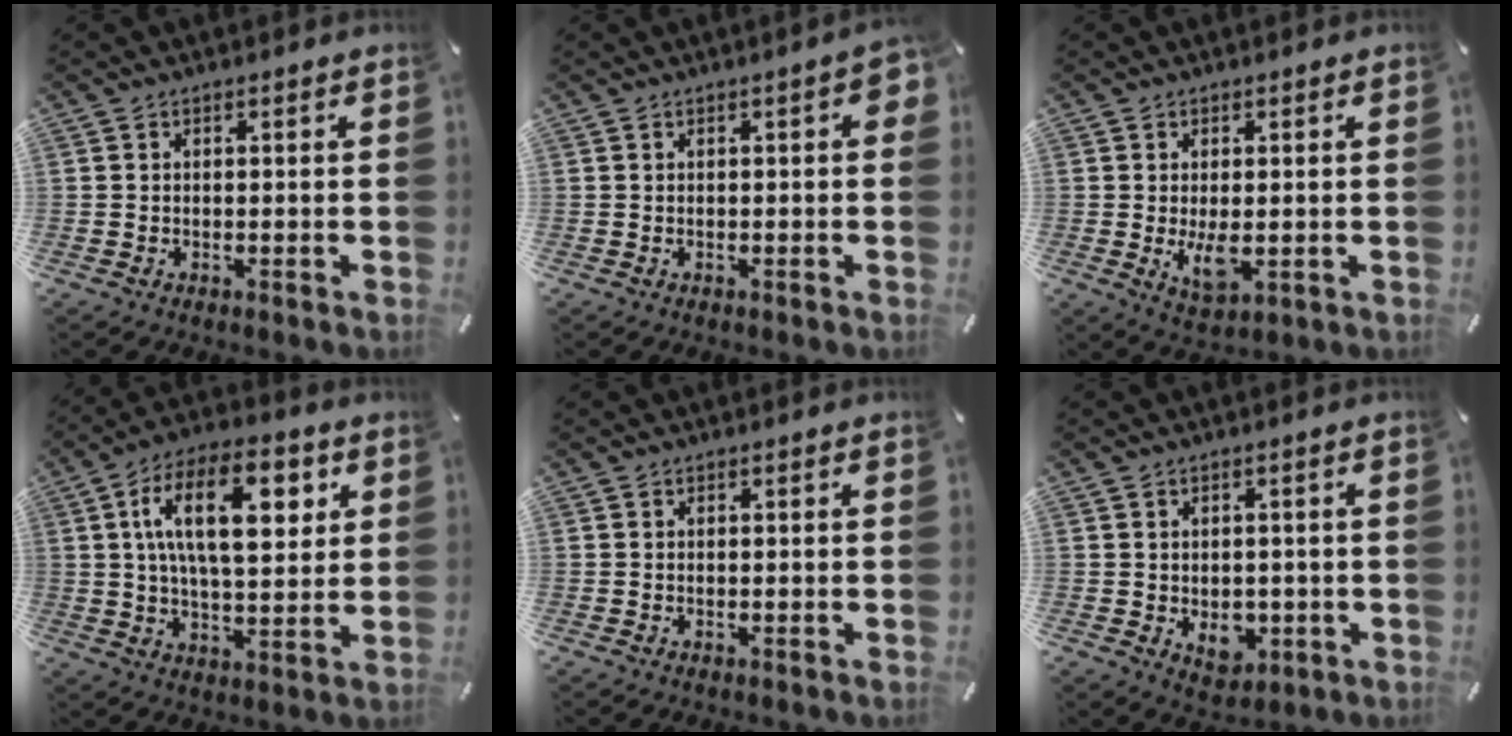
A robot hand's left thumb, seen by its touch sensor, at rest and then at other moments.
{"total": 3.1, "force": [0.3, 1.1, 2.8], "torque": [-0.045, 0.005, 0.004]}
{"total": 6.0, "force": [-0.3, 3.1, 5.1], "torque": [-0.099, -0.010, -0.010]}
{"total": 18.4, "force": [5.8, 9.0, 15.0], "torque": [-0.255, 0.005, 0.089]}
{"total": 0.0}
{"total": 5.6, "force": [-1.0, 4.5, 3.2], "torque": [-0.019, -0.002, -0.015]}